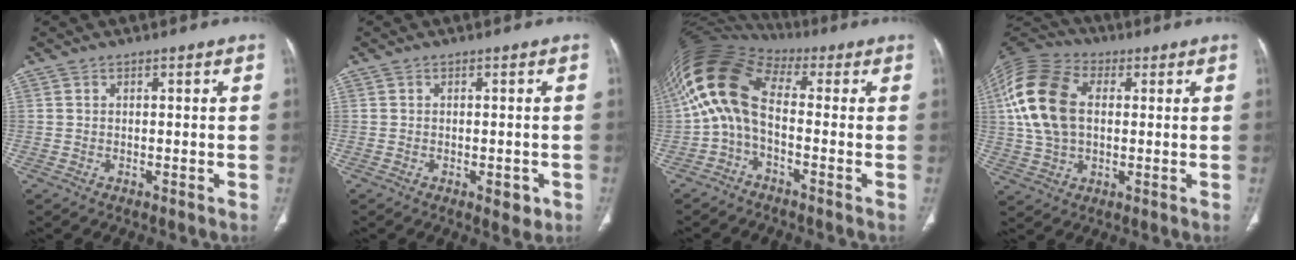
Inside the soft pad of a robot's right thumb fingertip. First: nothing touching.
{"total": 3.0, "force": [-1.1, 1.5, 2.3], "torque": [-0.019, 0.000, -0.009]}
{"total": 12.7, "force": [-0.2, 6.9, 10.6], "torque": [-0.208, 0.057, -0.018]}
{"total": 16.4, "force": [2.4, 10.6, 12.3], "torque": [-0.250, 0.021, 0.041]}